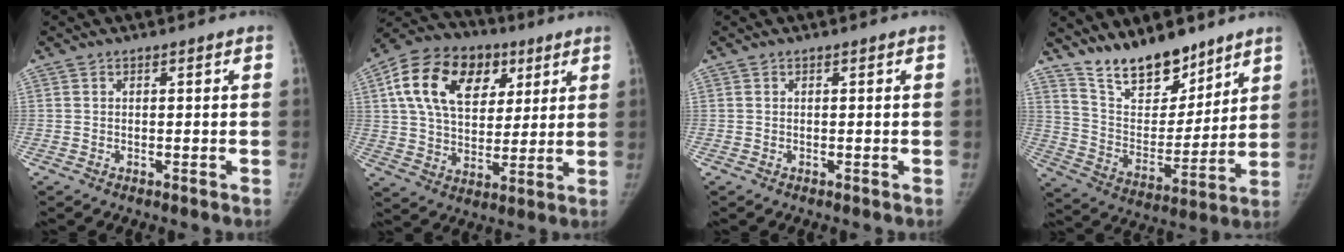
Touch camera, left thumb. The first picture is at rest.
{"total": 20.4, "force": [7.4, 13.9, 12.9], "torque": [-0.210, 0.005, 0.122]}
{"total": 0.0}
{"total": 15.4, "force": [12.4, 6.3, 6.5], "torque": [-0.065, -0.084, 0.226]}